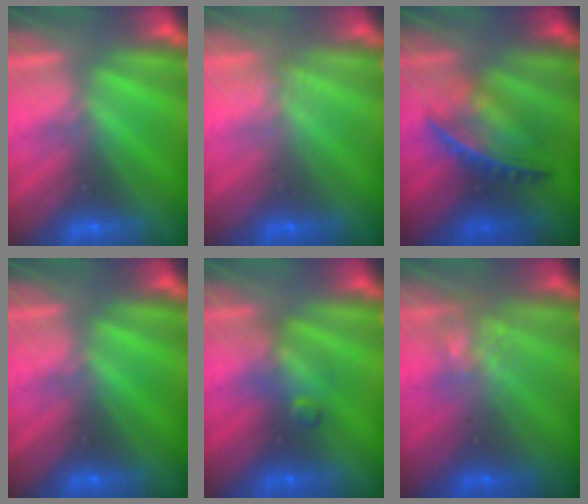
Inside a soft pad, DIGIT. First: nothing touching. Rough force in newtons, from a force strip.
{"total": 1.1}
{"total": 6.8}
{"total": 0.0}
{"total": 2.4}
{"total": 4.5}